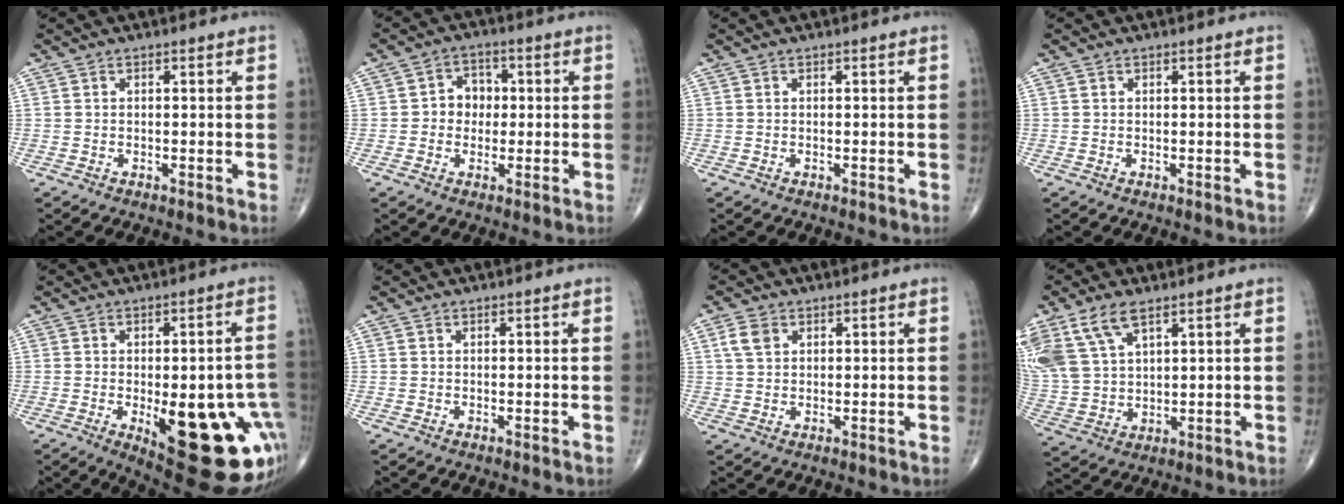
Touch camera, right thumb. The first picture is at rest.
{"total": 5.0, "force": [0.0, 4.3, 2.5], "torque": [-0.006, 0.013, -0.010]}
{"total": 0.0}
{"total": 0.0}
{"total": 23.6, "force": [-6.5, 8.9, 20.8], "torque": [-0.193, 0.001, -0.056]}
{"total": 0.0}
{"total": 3.6, "force": [1.5, 2.6, 2.1], "torque": [-0.038, 0.004, 0.030]}
{"total": 13.5, "force": [7.5, 7.0, 8.8], "torque": [-0.196, -0.013, 0.158]}